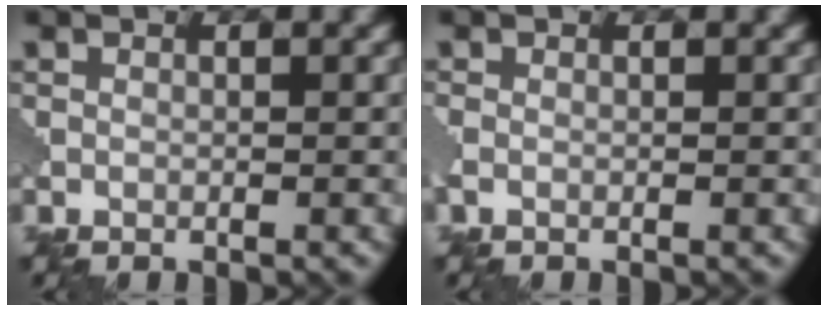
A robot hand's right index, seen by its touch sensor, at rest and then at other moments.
{"total": 0.8, "force": [-0.3, 0.4, 0.7], "torque": [-0.018, -0.005, -0.008]}